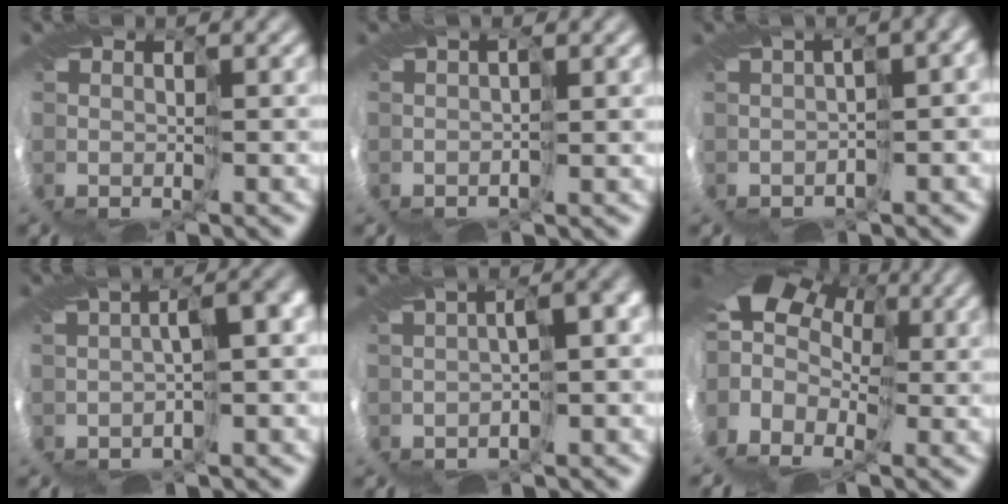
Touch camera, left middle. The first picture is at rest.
{"total": 1.5, "force": [0.5, 0.9, 1.0], "torque": [-0.013, 0.011, 0.009]}
{"total": 8.2, "force": [-0.7, 3.9, 7.1], "torque": [-0.105, 0.016, 0.015]}
{"total": 3.8, "force": [-1.1, 0.9, 3.6], "torque": [-0.036, 0.013, -0.014]}
{"total": 4.3, "force": [-1.2, 1.3, 3.9], "torque": [-0.043, 0.010, -0.013]}
{"total": 10.9, "force": [1.3, 8.2, 7.1], "torque": [-0.155, 0.015, 0.012]}